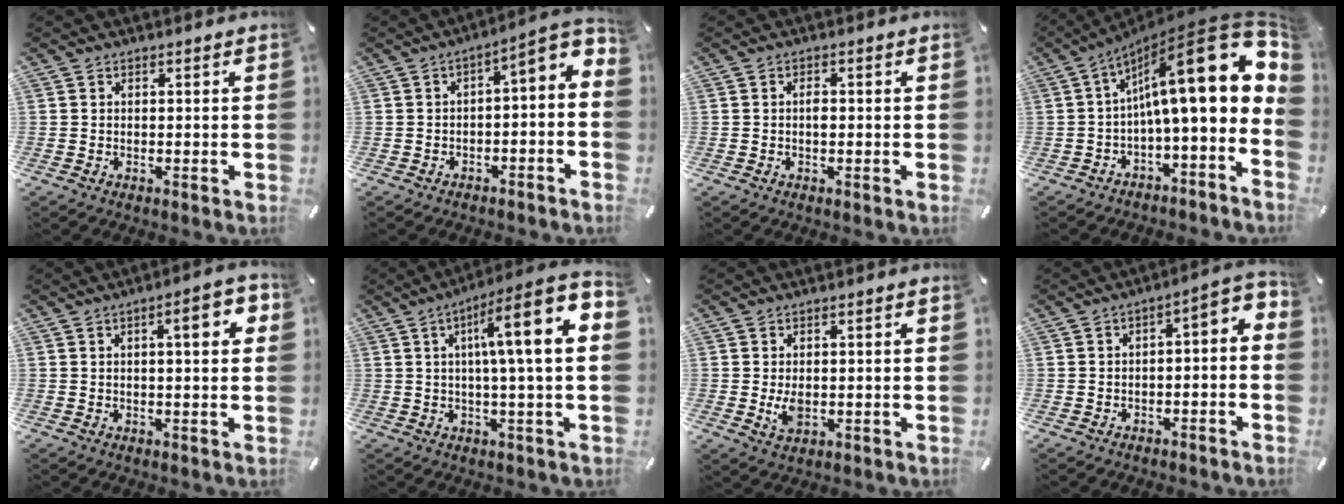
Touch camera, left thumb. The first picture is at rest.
{"total": 5.4, "force": [0.3, 2.4, 4.8], "torque": [-0.060, -0.024, -0.007]}
{"total": 1.7, "force": [-0.2, 0.9, 1.4], "torque": [-0.028, 0.002, -0.005]}
{"total": 24.2, "force": [5.8, 7.8, 22.2], "torque": [-0.339, -0.050, 0.093]}
{"total": 7.2, "force": [2.2, 1.9, 6.6], "torque": [-0.088, -0.008, 0.027]}
{"total": 14.0, "force": [4.0, 0.9, 13.4], "torque": [-0.213, -0.023, 0.048]}
{"total": 4.1, "force": [-0.4, 2.5, 3.1], "torque": [-0.077, -0.003, -0.010]}
{"total": 4.4, "force": [-2.0, 2.0, 3.3], "torque": [-0.050, 0.005, -0.043]}